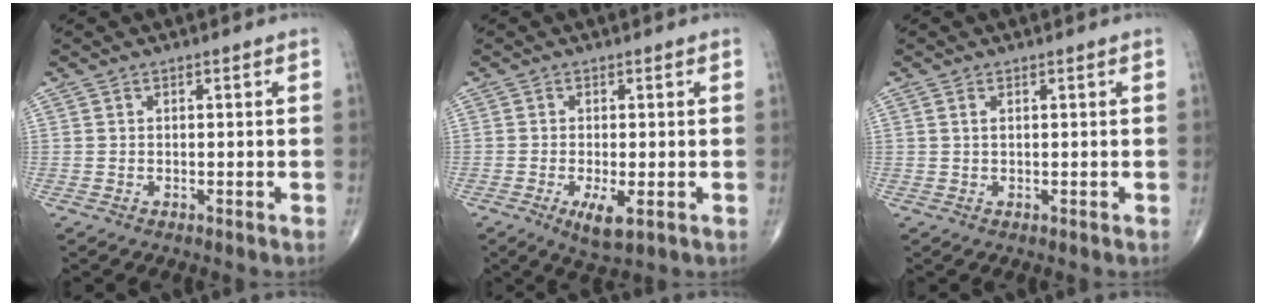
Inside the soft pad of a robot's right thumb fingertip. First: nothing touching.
{"total": 4.6, "force": [-1.6, 1.4, 4.1], "torque": [-0.075, -0.012, -0.024]}
{"total": 0.8, "force": [0.3, 0.3, 0.6], "torque": [-0.016, 0.007, 0.007]}